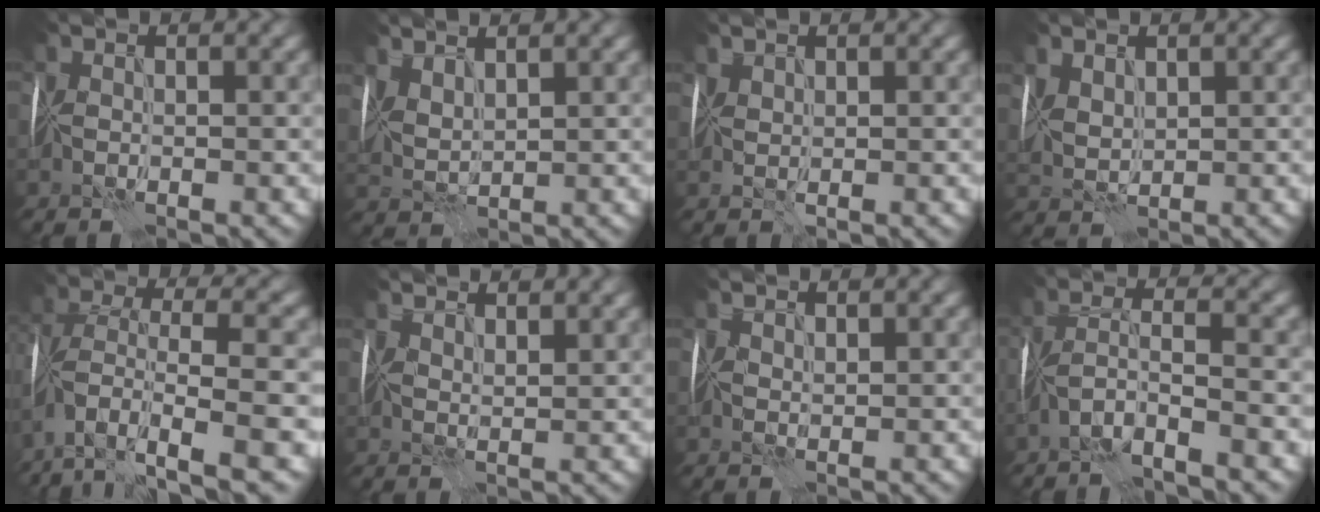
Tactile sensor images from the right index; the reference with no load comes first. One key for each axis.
{"total": 3.3, "fx": 2.3, "fy": 1.3, "fz": 1.9, "tx": -0.051, "ty": 0.009, "tz": 0.049}
{"total": 1.2, "fx": 1.2, "fy": 0.3, "fz": 0.3, "tx": -0.009, "ty": 0.008, "tz": 0.024}
{"total": 2.9, "fx": 1.5, "fy": 1.8, "fz": 1.7, "tx": -0.048, "ty": 0.007, "tz": 0.028}
{"total": 9.7, "fx": -3.9, "fy": 3.9, "fz": 7.9, "tx": -0.164, "ty": 0.003, "tz": -0.068}
{"total": 4.0, "fx": 3.5, "fy": 1.1, "fz": 1.6, "tx": -0.029, "ty": 0.003, "tz": 0.056}
{"total": 1.4, "fx": 1.3, "fy": 0.5, "fz": 0.4, "tx": -0.009, "ty": 0.005, "tz": 0.022}
{"total": 3.5, "fx": -2.2, "fy": 0.3, "fz": 2.8, "tx": -0.059, "ty": 0.008, "tz": -0.052}